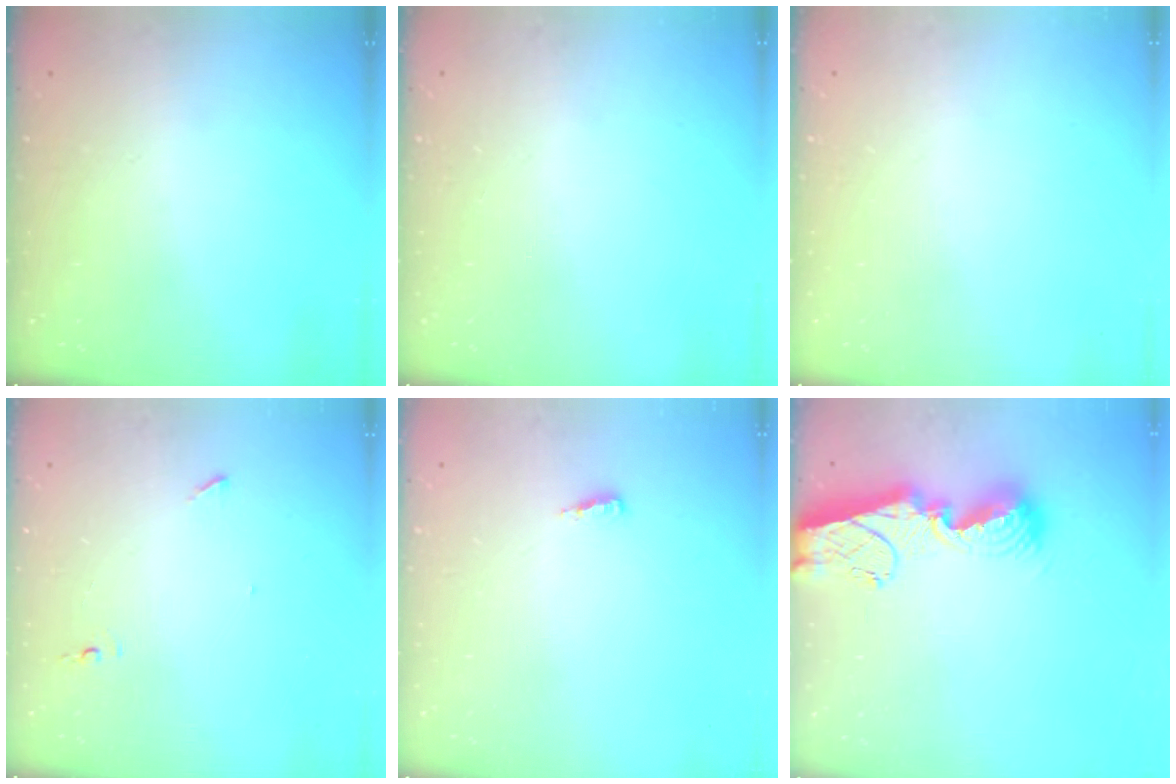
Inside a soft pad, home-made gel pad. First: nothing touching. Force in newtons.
{"total": 0.0}
{"total": 0.0}
{"total": 4.7, "press": 4.5, "slide": 1.4}
{"total": 2.7, "press": 2.5, "slide": 1.0}
{"total": 12.9, "press": 12.9, "slide": 1.4}